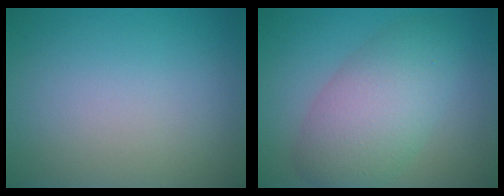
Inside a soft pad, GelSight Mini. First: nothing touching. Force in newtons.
{"total": 6.6, "press": 6.6, "slide": 0.3}